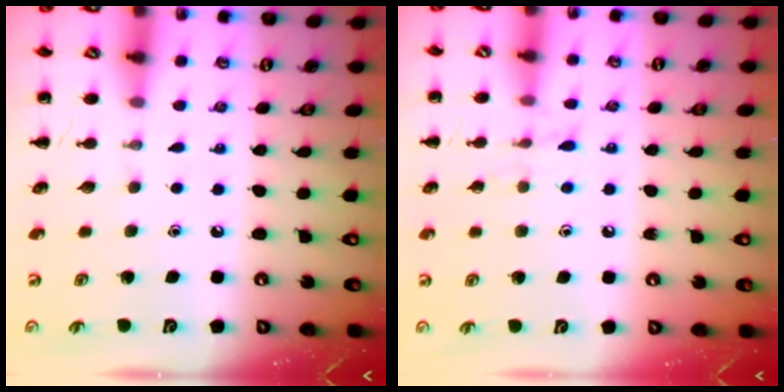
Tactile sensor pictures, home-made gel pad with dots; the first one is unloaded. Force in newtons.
{"total": 6.5, "press": 6.3, "slide": 1.4}